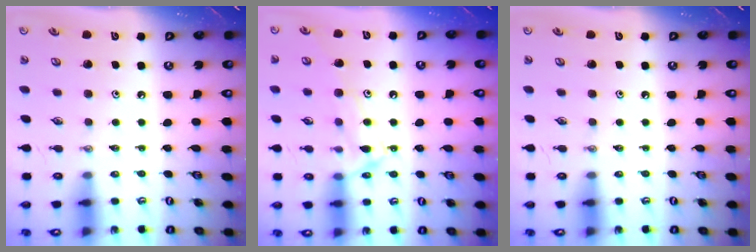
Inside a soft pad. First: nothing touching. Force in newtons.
{"total": 12.9, "press": 12.8, "slide": 0.9}
{"total": 0.0}